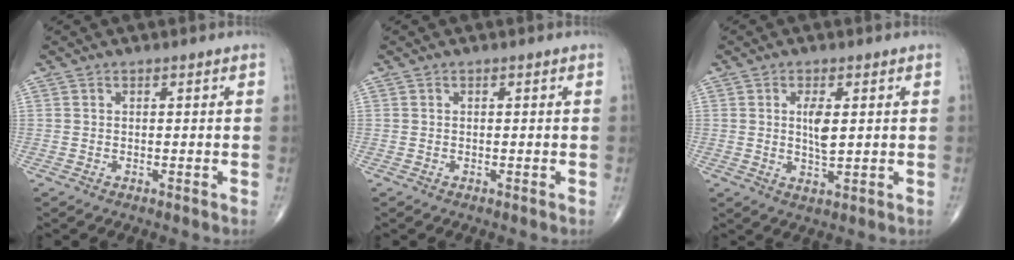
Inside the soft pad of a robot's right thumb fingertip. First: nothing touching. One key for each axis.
{"total": 0.0}
{"total": 4.8, "fx": 0.8, "fy": 1.8, "fz": 4.4, "tx": -0.073, "ty": -0.009, "tz": 0.018}